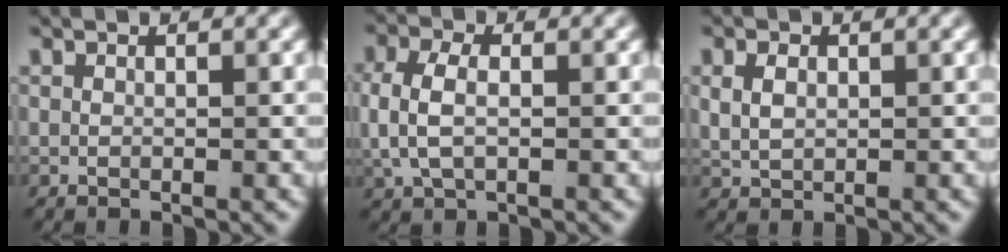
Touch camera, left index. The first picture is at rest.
{"total": 3.5, "force": [0.3, 2.0, 2.8], "torque": [-0.075, -0.008, 0.015]}
{"total": 2.2, "force": [0.7, 1.5, 1.4], "torque": [-0.029, -0.003, 0.023]}